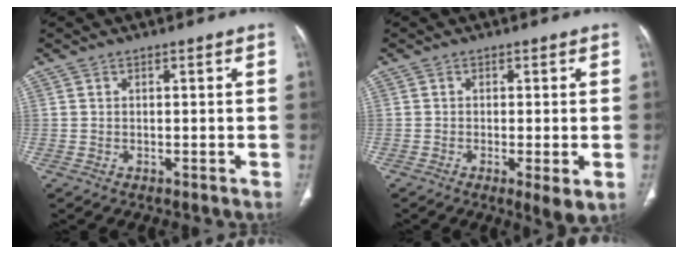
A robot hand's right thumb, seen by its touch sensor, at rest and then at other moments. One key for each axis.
{"total": 4.5, "fx": -1.3, "fy": 0.8, "fz": 4.2, "tx": -0.073, "ty": -0.015, "tz": -0.024}